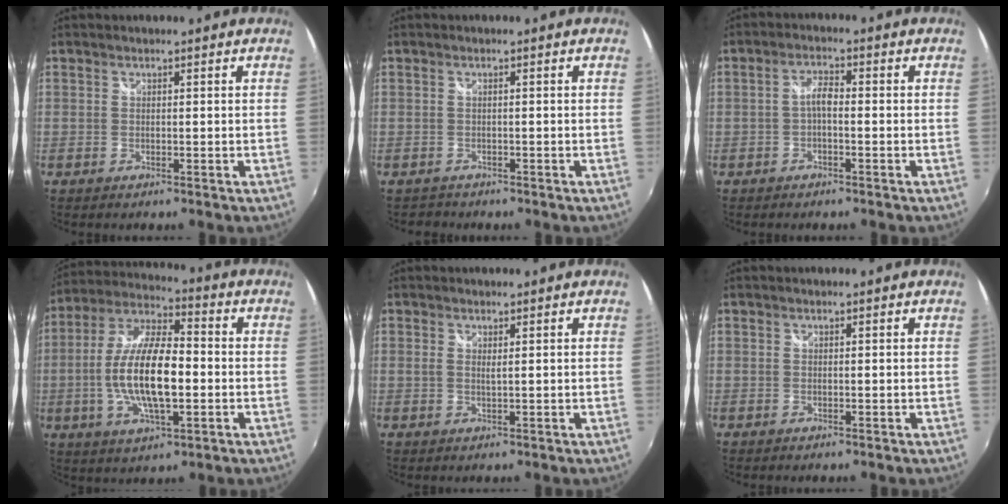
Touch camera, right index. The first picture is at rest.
{"total": 1.4, "force": [-1.2, 0.8, -0.1], "torque": [-0.003, -0.001, -0.018]}
{"total": 2.6, "force": [-0.8, 0.9, 2.3], "torque": [-0.049, 0.008, -0.017]}
{"total": 15.6, "force": [-2.3, 5.5, 14.4], "torque": [-0.287, 0.002, -0.045]}
{"total": 1.0, "force": [0.5, 0.0, 0.8], "torque": [-0.017, 0.000, 0.008]}
{"total": 0.0}